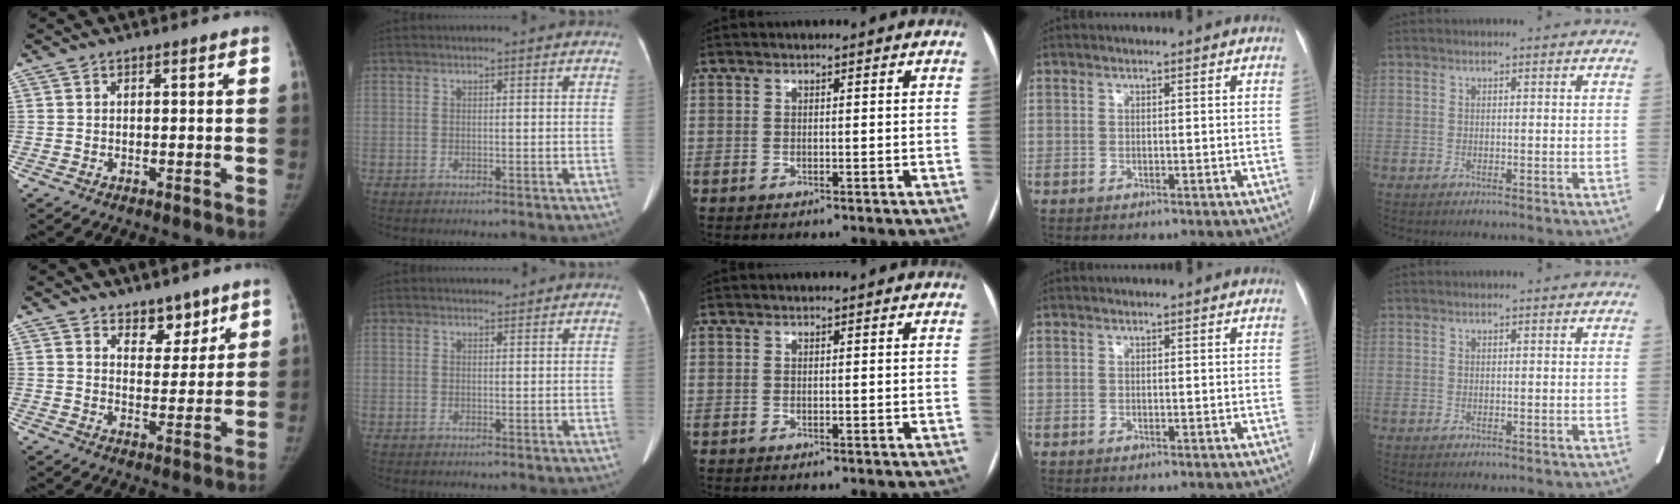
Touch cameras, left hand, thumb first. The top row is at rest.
{"thumb": {"total": 5.9, "force": [4.4, 3.3, 2.2], "torque": [0.004, -0.033, 0.070]}, "index": {"total": 0.9, "force": [0.9, 0.4, 0.0], "torque": [-0.005, -0.001, 0.012]}}